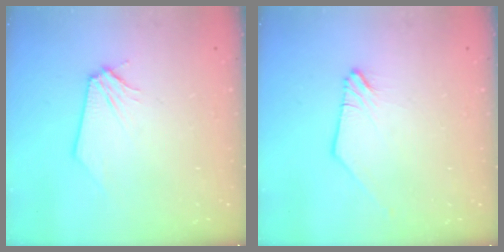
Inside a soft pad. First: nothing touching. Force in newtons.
{"total": 0.6, "press": 0.6, "slide": 0.2}